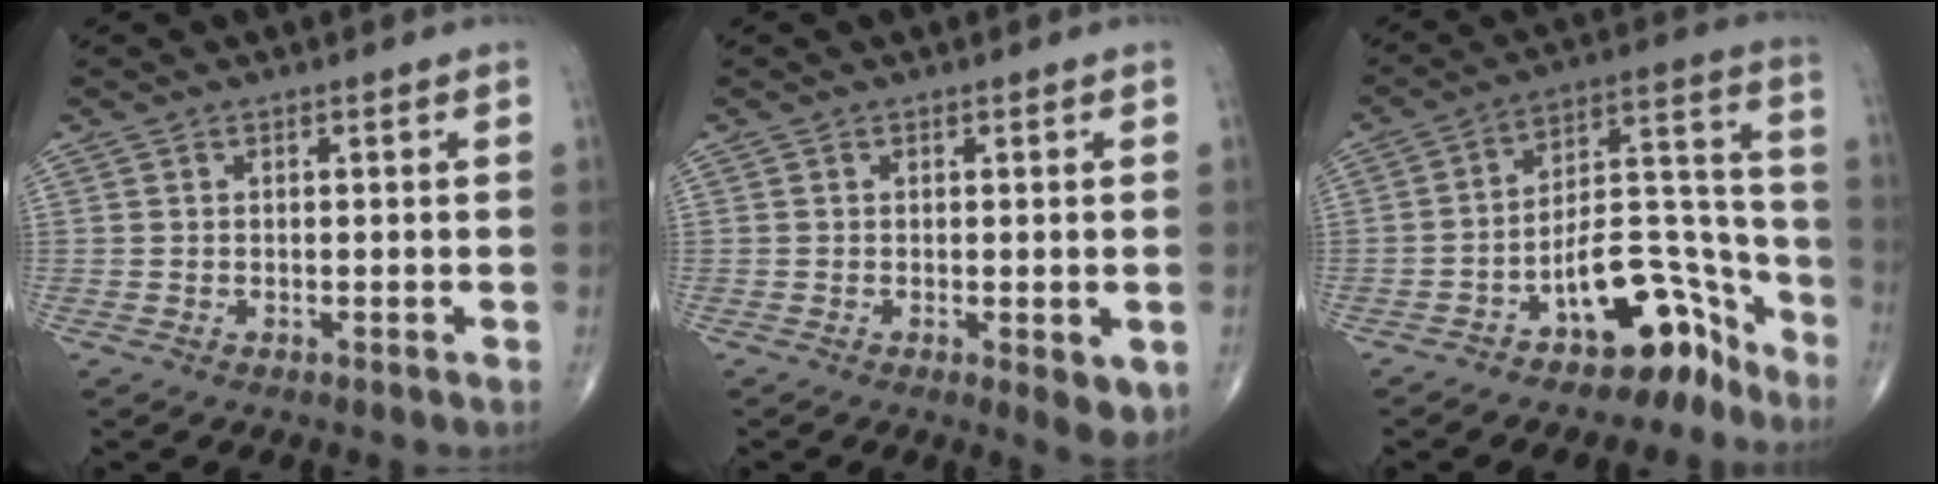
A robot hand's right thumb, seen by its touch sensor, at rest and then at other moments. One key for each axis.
{"total": 4.4, "fx": -1.1, "fy": 1.6, "fz": 4.0, "tx": -0.051, "ty": -0.012, "tz": -0.012}
{"total": 15.0, "fx": -9.8, "fy": 7.0, "fz": 8.9, "tx": -0.079, "ty": 0.121, "tz": -0.156}